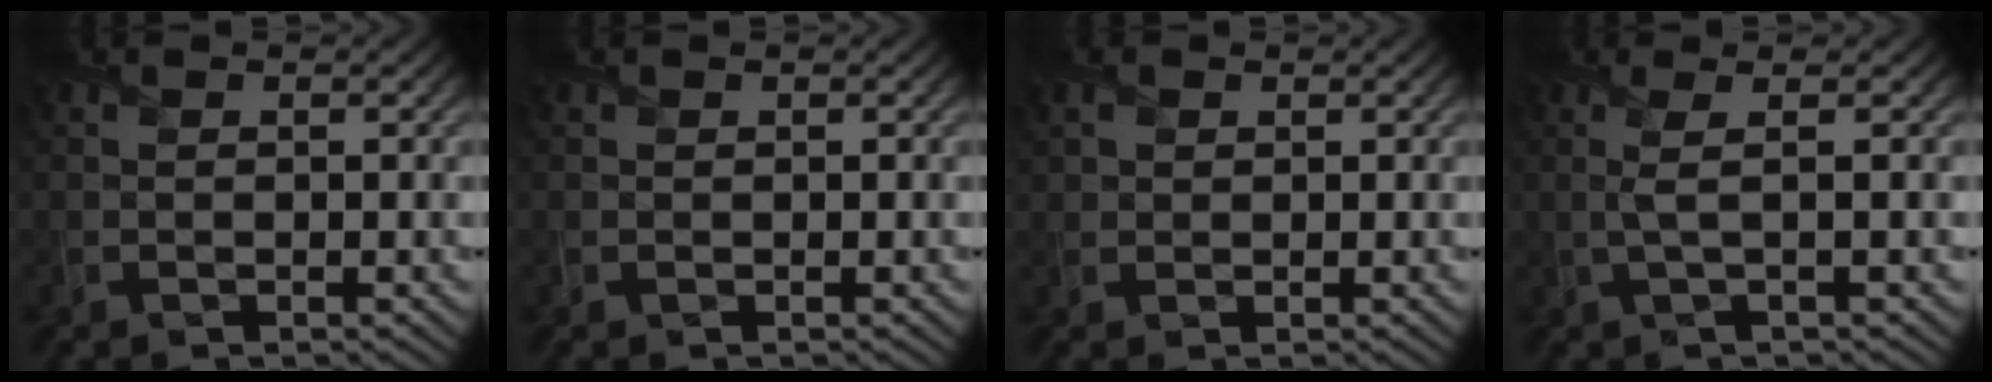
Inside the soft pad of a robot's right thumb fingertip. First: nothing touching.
{"total": 0.0}
{"total": 2.0, "force": [1.1, 1.5, 0.8], "torque": [-0.020, 0.006, 0.021]}
{"total": 2.8, "force": [0.3, 0.4, 2.7], "torque": [-0.053, 0.007, -0.003]}